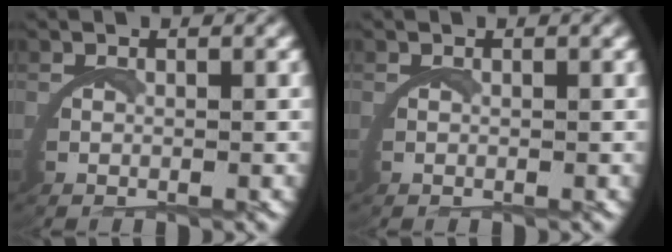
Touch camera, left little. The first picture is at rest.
{"total": 0.0}